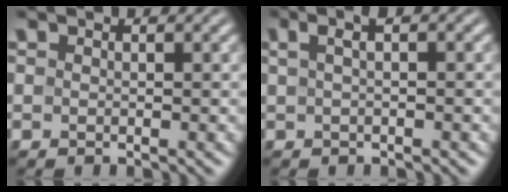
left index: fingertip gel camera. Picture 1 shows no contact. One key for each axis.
{"total": 2.9, "fx": 1.0, "fy": 1.0, "fz": 2.5, "tx": -0.036, "ty": 0.011, "tz": 0.009}